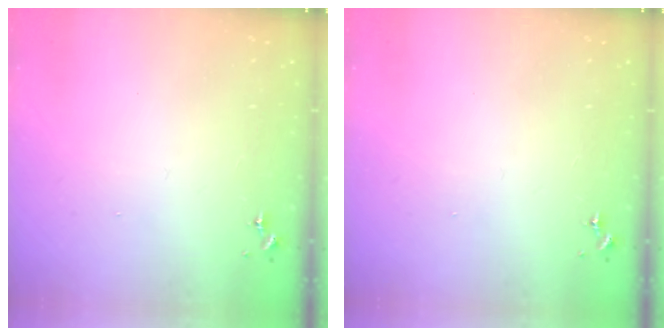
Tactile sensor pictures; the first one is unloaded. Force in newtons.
{"total": 0.0}